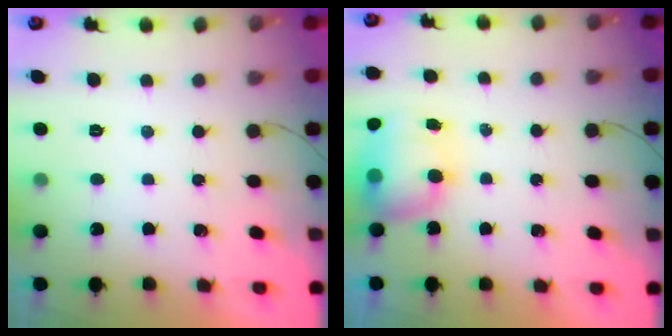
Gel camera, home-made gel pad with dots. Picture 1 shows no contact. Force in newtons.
{"total": 11.9, "press": 9.3, "slide": 7.4}